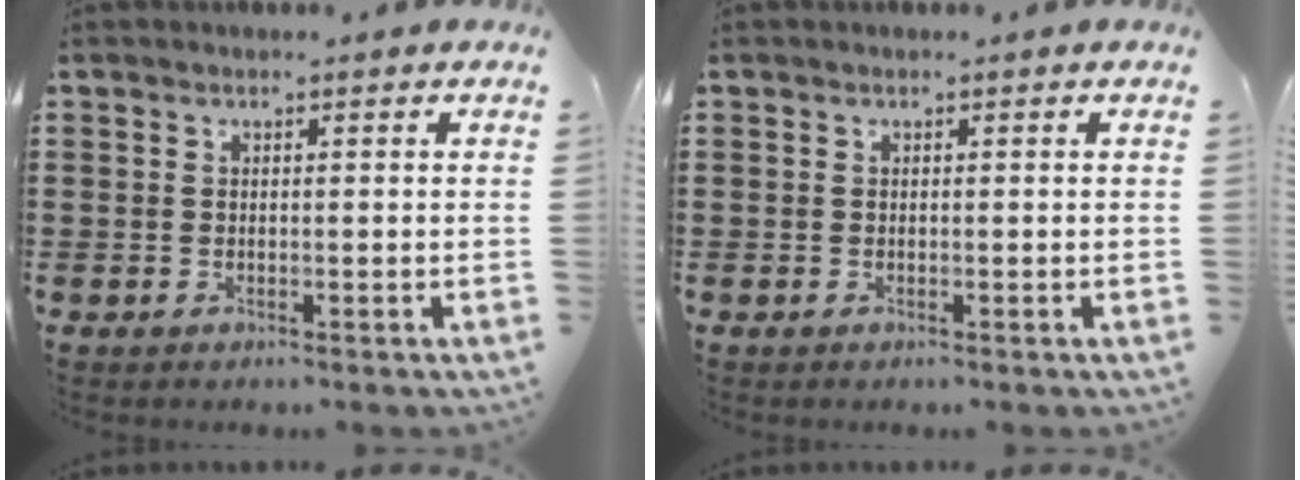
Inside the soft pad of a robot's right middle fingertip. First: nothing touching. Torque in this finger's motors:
{"motor_torque": [-0.12, 0.12, 0.00, -0.01]}